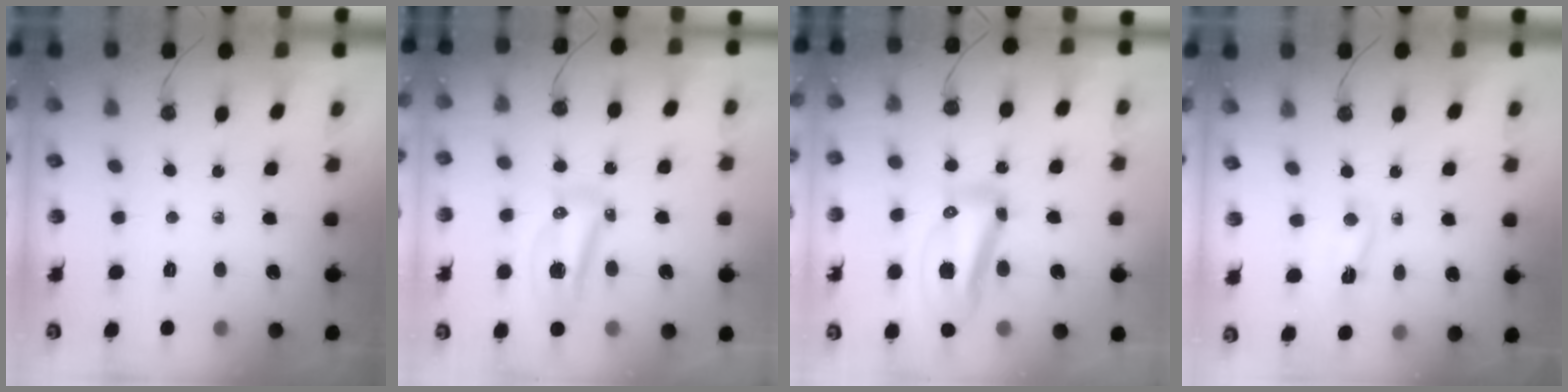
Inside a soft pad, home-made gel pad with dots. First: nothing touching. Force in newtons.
{"total": 9.2, "press": 9.0, "slide": 1.8}
{"total": 14.7, "press": 14.4, "slide": 3.3}
{"total": 2.6, "press": 2.6, "slide": 0.6}